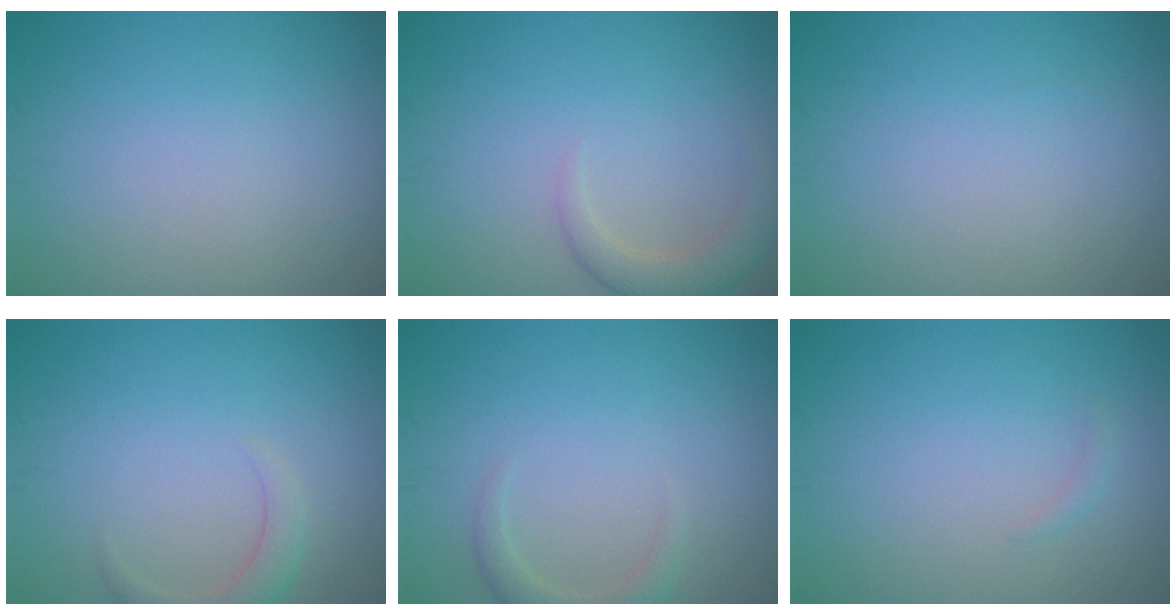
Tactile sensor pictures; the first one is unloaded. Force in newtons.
{"total": 2.8, "press": 2.7, "slide": 0.2}
{"total": 0.0}
{"total": 2.2, "press": 2.2, "slide": 0.2}
{"total": 2.0, "press": 2.0, "slide": 0.3}
{"total": 0.6, "press": 0.6, "slide": 0.1}